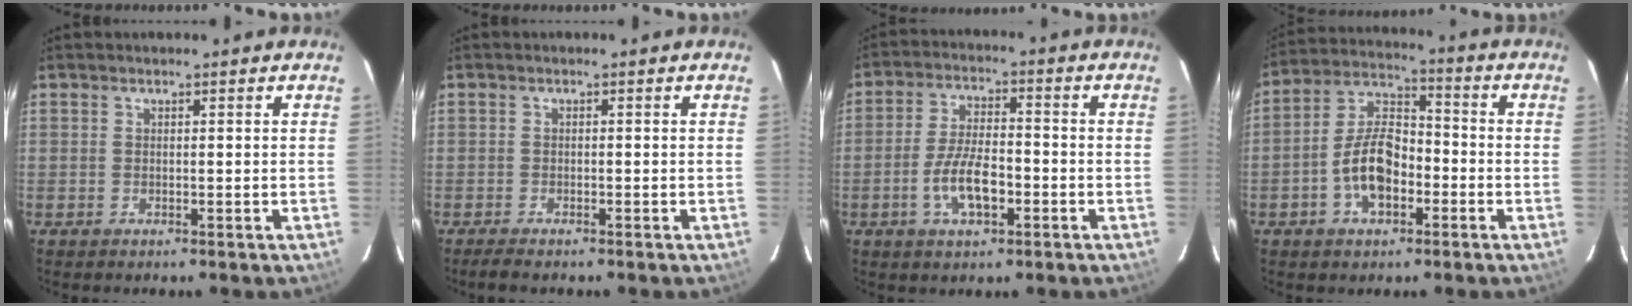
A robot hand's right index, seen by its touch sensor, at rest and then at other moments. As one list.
[{"total": 2.6, "force": [-2.3, 0.5, 1.3], "torque": [-0.032, -0.011, -0.039]}, {"total": 8.4, "force": [-3.2, 3.2, 7.1], "torque": [-0.142, 0.001, -0.055]}, {"total": 10.6, "force": [-3.8, 5.7, 8.1], "torque": [-0.164, 0.023, -0.065]}]